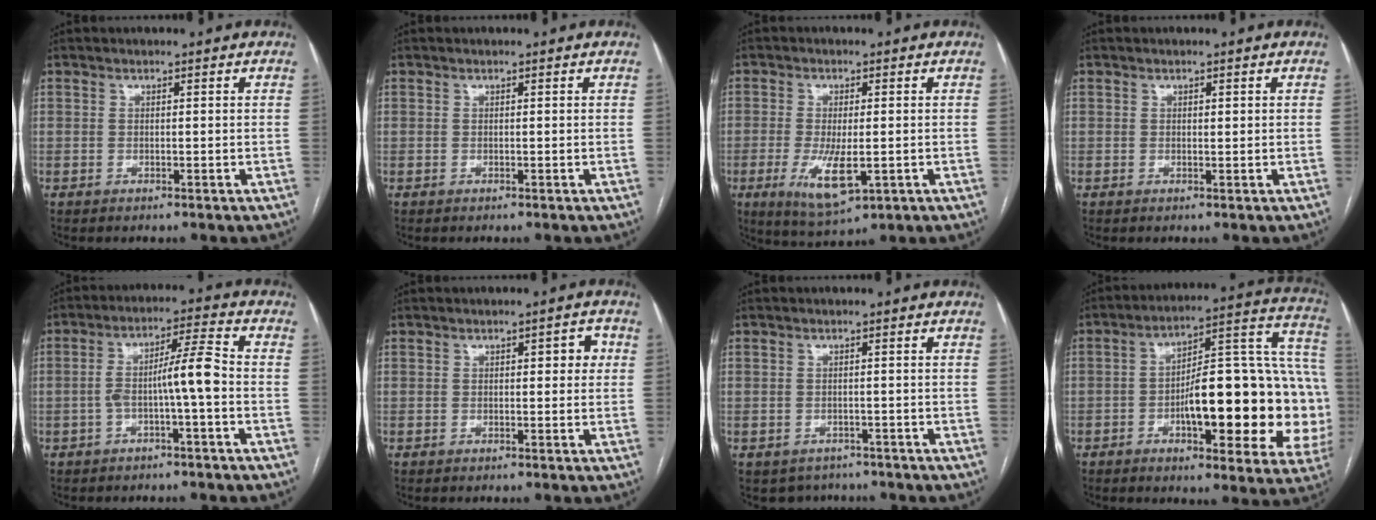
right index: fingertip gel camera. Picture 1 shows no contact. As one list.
[{"total": 0.0}, {"total": 7.6, "force": [-2.0, 2.5, 6.9], "torque": [-0.135, -0.018, -0.022]}, {"total": 0.7, "force": [0.3, 0.3, 0.6], "torque": [-0.007, 0.000, 0.004]}, {"total": 6.7, "force": [-1.6, -0.1, 6.5], "torque": [-0.115, 0.028, -0.023]}, {"total": 2.5, "force": [0.5, 1.1, 2.2], "torque": [-0.021, 0.012, 0.005]}, {"total": 4.1, "force": [-3.1, 2.6, 0.1], "torque": [0.006, 0.009, -0.040]}, {"total": 25.5, "force": [-4.6, 6.9, 24.2], "torque": [-0.259, 0.037, -0.051]}]